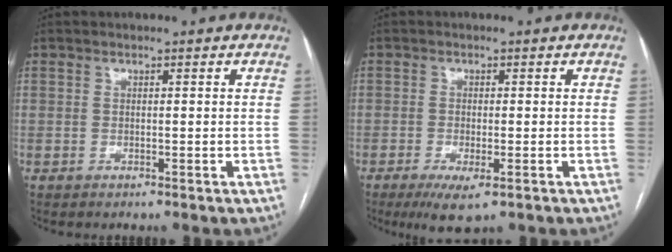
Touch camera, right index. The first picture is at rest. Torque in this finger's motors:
{"motor_torque": [0.83, -0.33, 0.21, 0.03]}